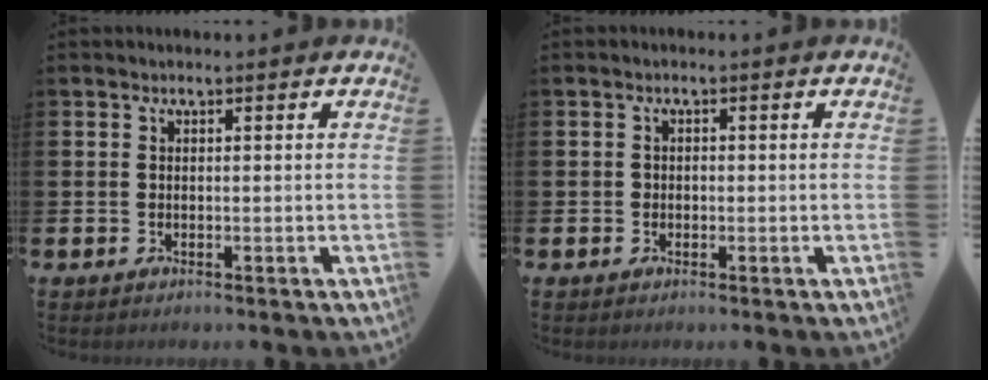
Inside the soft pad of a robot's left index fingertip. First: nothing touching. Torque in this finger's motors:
{"motor_torque": [-0.07, 0.13, 0.00, -0.01]}